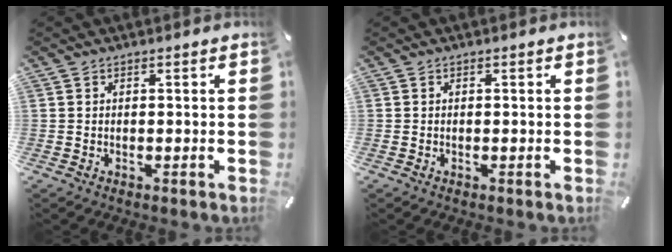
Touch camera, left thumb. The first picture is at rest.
{"total": 0.0}